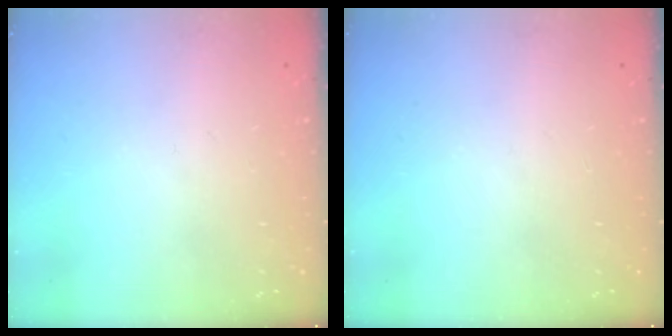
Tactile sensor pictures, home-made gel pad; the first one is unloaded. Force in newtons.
{"total": 0.0}